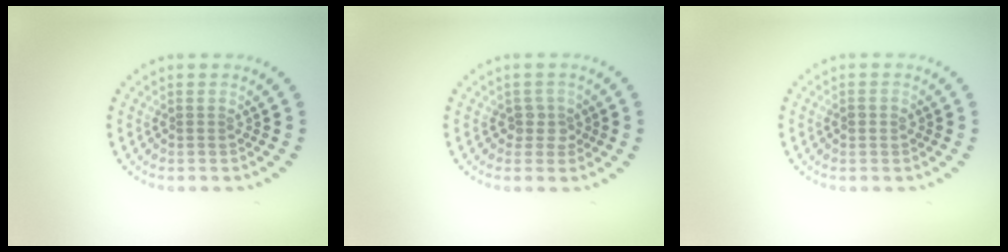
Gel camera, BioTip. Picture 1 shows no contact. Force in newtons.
{"total": 1.5, "press": 1.2, "slide": 0.9}
{"total": 1.3, "press": 1.3, "slide": 0.1}